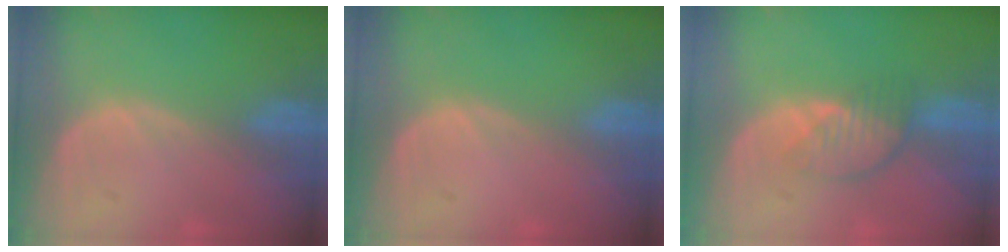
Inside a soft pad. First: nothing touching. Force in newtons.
{"total": 0.0}
{"total": 4.0, "press": 3.6, "slide": 1.9}